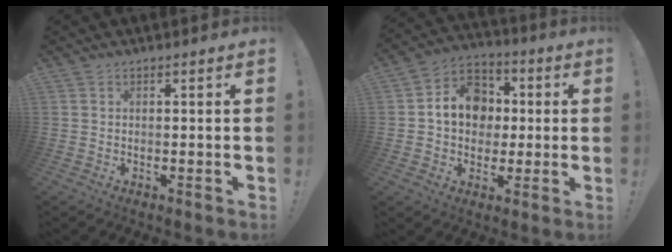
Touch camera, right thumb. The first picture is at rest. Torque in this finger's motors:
{"motor_torque": [1.72, 1.72, 0.24, -0.21, 0.01]}